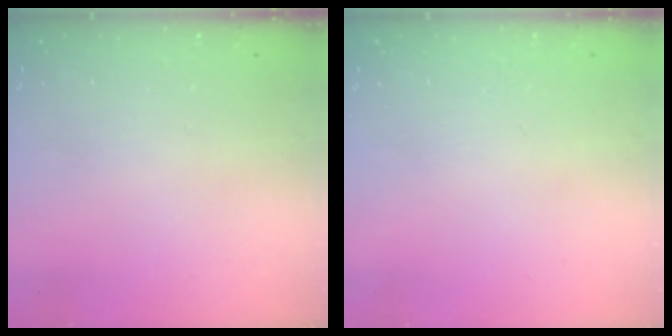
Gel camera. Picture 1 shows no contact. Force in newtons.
{"total": 0.0}